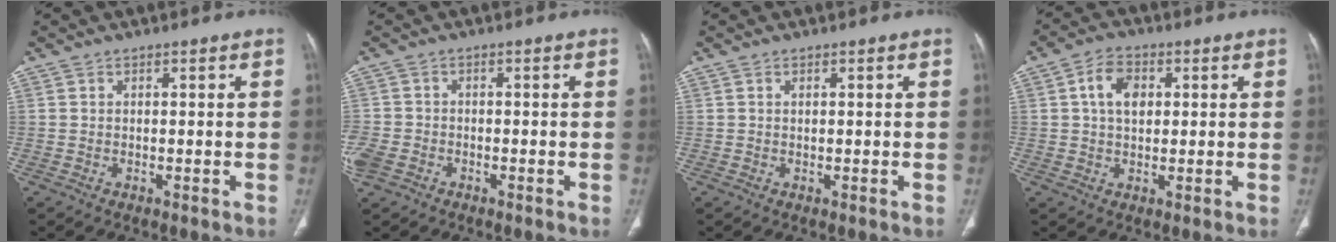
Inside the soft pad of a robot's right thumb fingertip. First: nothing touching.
{"total": 5.1, "force": [-2.2, 3.9, 2.4], "torque": [-0.066, 0.011, -0.039]}
{"total": 0.7, "force": [0.3, 0.3, 0.5], "torque": [-0.008, 0.003, 0.007]}
{"total": 6.8, "force": [1.7, 4.6, 4.7], "torque": [-0.067, 0.007, 0.026]}